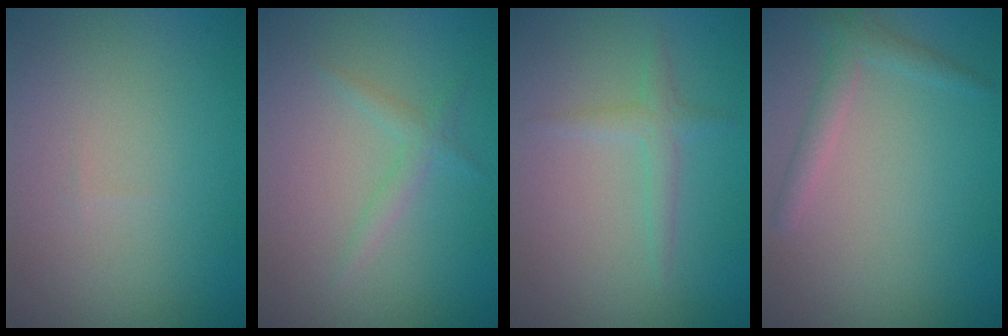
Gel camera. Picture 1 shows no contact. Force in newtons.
{"total": 1.3, "press": 1.3, "slide": 0.0}
{"total": 1.6, "press": 1.6, "slide": 0.1}
{"total": 1.9, "press": 1.9, "slide": 0.1}